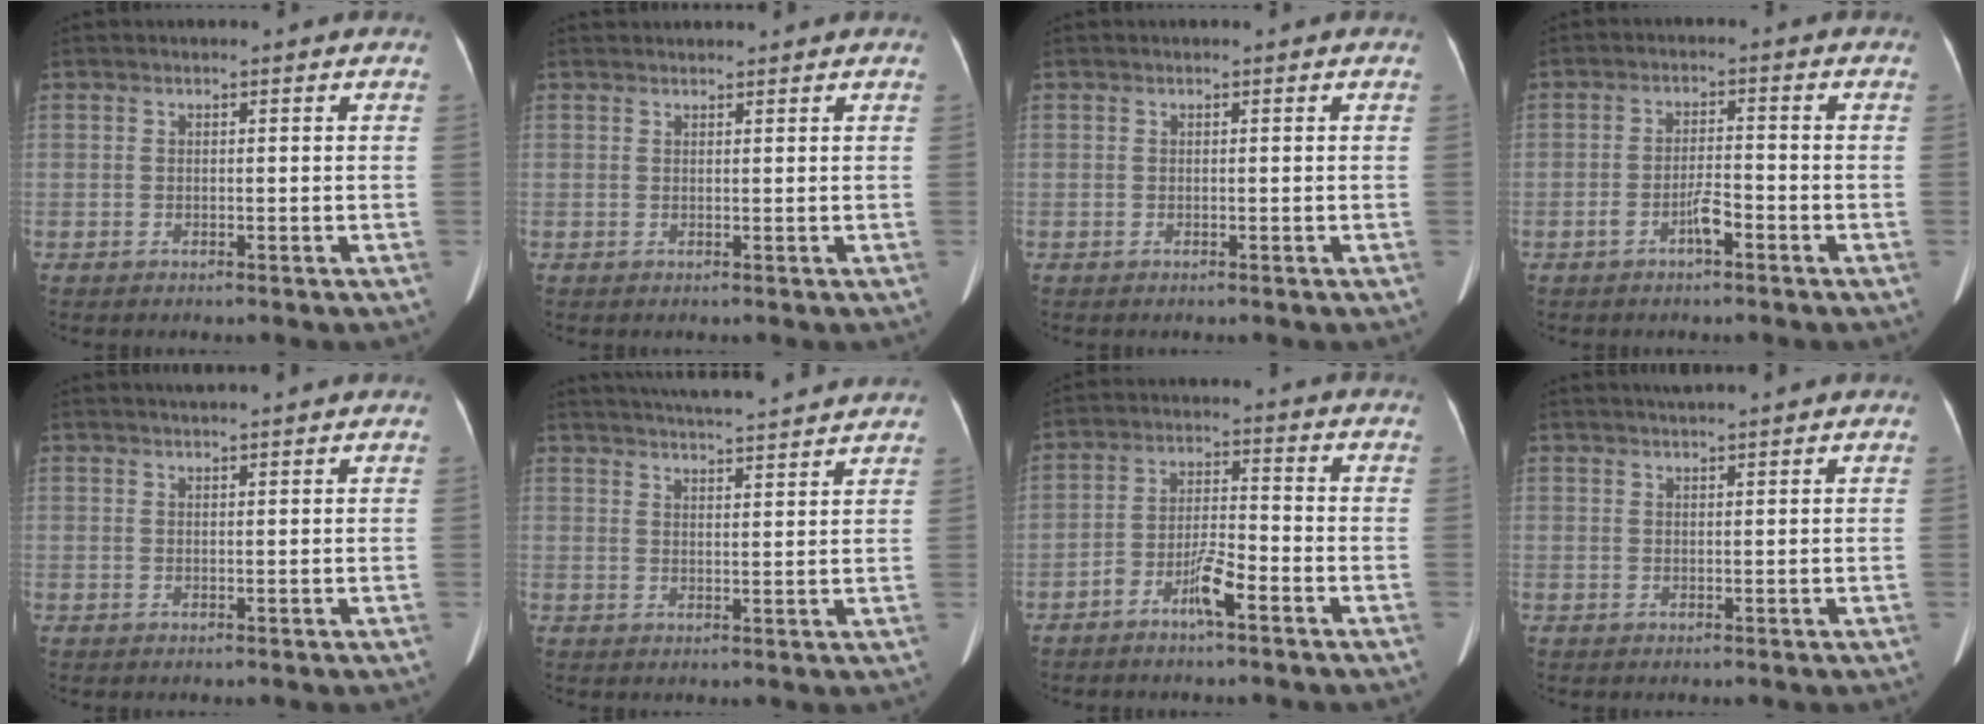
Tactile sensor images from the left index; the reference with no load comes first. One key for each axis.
{"total": 3.1, "fx": 3.1, "fy": 0.4, "fz": 0.5, "tx": -0.006, "ty": 0.033, "tz": 0.043}
{"total": 0.0}
{"total": 3.3, "fx": -2.0, "fy": 0.7, "fz": 2.5, "tx": -0.048, "ty": 0.003, "tz": -0.035}
{"total": 3.8, "fx": 3.4, "fy": -0.1, "fz": 1.6, "tx": -0.019, "ty": 0.025, "tz": 0.048}
{"total": 14.2, "fx": 13.2, "fy": 0.4, "fz": 5.2, "tx": -0.089, "ty": 0.021, "tz": 0.179}
{"total": 5.6, "fx": -3.5, "fy": 0.9, "fz": 4.3, "tx": -0.090, "ty": 0.008, "tz": -0.065}
{"total": 3.4, "fx": 3.0, "fy": -0.3, "fz": 1.5, "tx": -0.016, "ty": 0.026, "tz": 0.047}